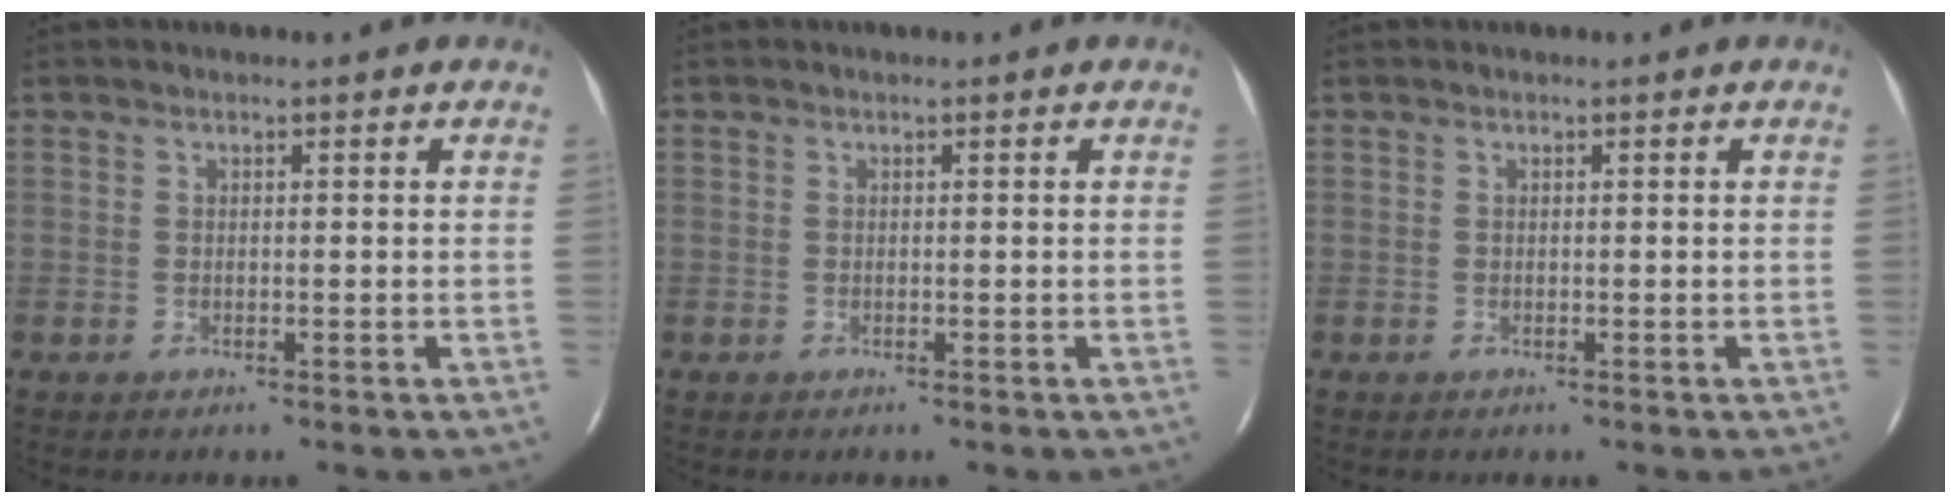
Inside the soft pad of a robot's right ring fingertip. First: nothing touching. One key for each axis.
{"total": 0.0}
{"total": 0.0}